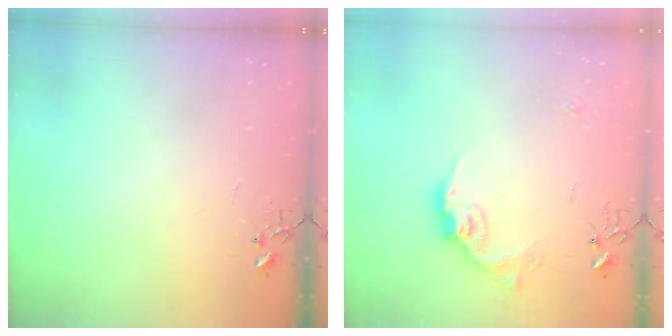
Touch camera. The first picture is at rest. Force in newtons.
{"total": 13.4, "press": 13.3, "slide": 0.8}